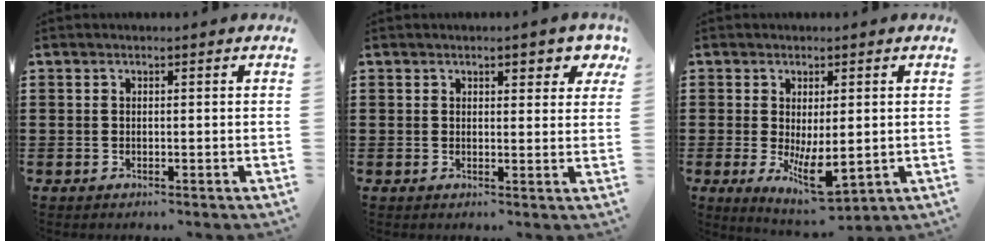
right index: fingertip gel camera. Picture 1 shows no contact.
{"total": 2.8, "force": [1.9, 1.1, 1.7], "torque": [-0.014, -0.001, 0.028]}
{"total": 6.4, "force": [-1.1, 2.5, 5.7], "torque": [-0.097, -0.012, -0.018]}